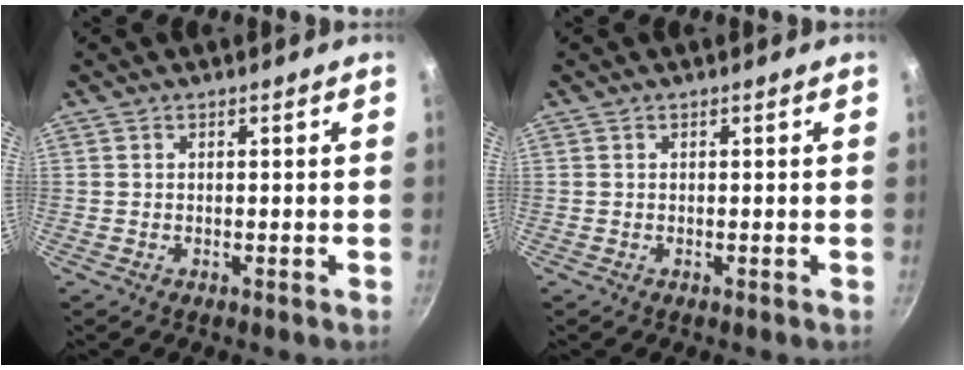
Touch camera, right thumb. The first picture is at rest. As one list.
[{"total": 0.0}]